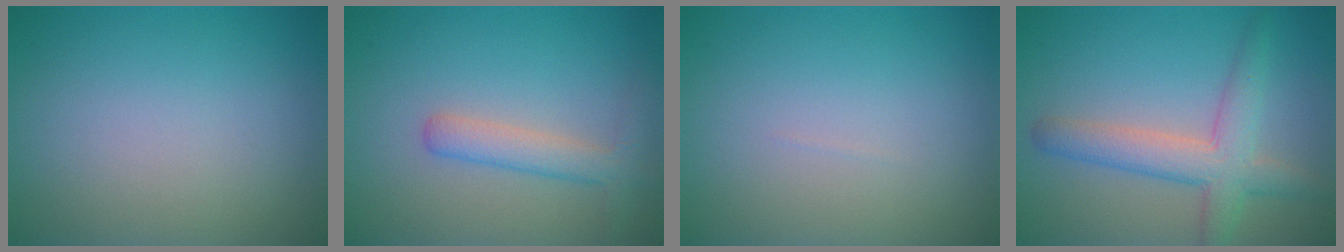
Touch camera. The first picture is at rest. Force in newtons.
{"total": 2.3, "press": 2.3, "slide": 0.1}
{"total": 0.0}
{"total": 4.7, "press": 4.7, "slide": 0.2}